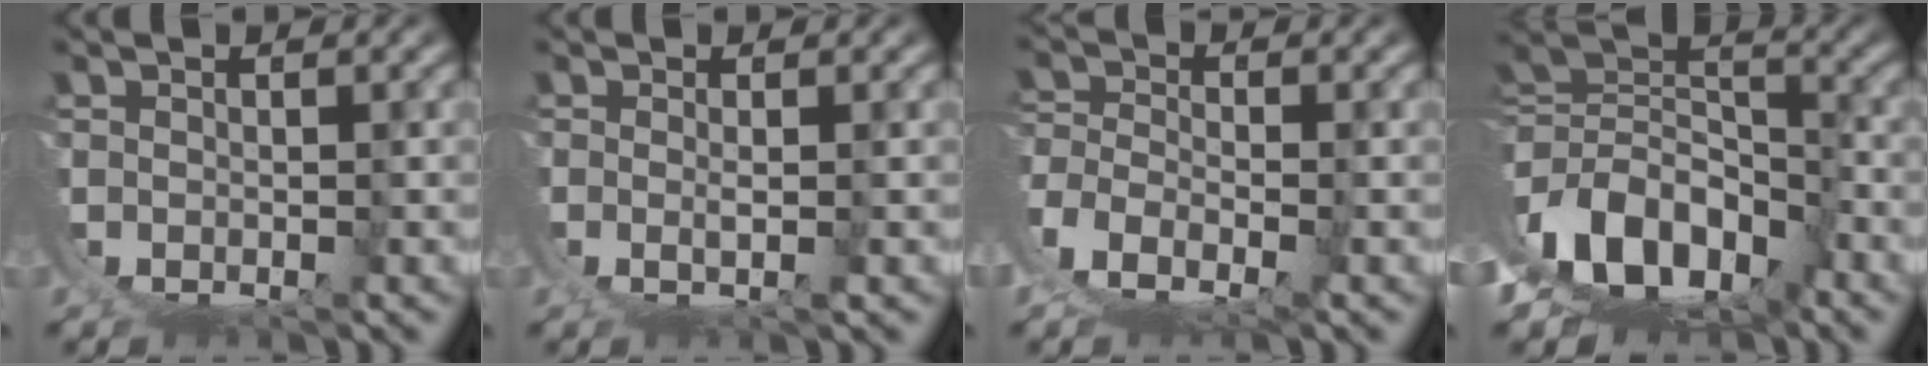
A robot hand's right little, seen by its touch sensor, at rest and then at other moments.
{"total": 2.1, "force": [1.0, -1.0, 1.5], "torque": [-0.029, -0.005, 0.023]}
{"total": 8.1, "force": [0.6, 6.8, 4.2], "torque": [-0.135, -0.033, 0.009]}
{"total": 14.8, "force": [-1.5, 11.3, 9.4], "torque": [-0.215, -0.054, -0.012]}